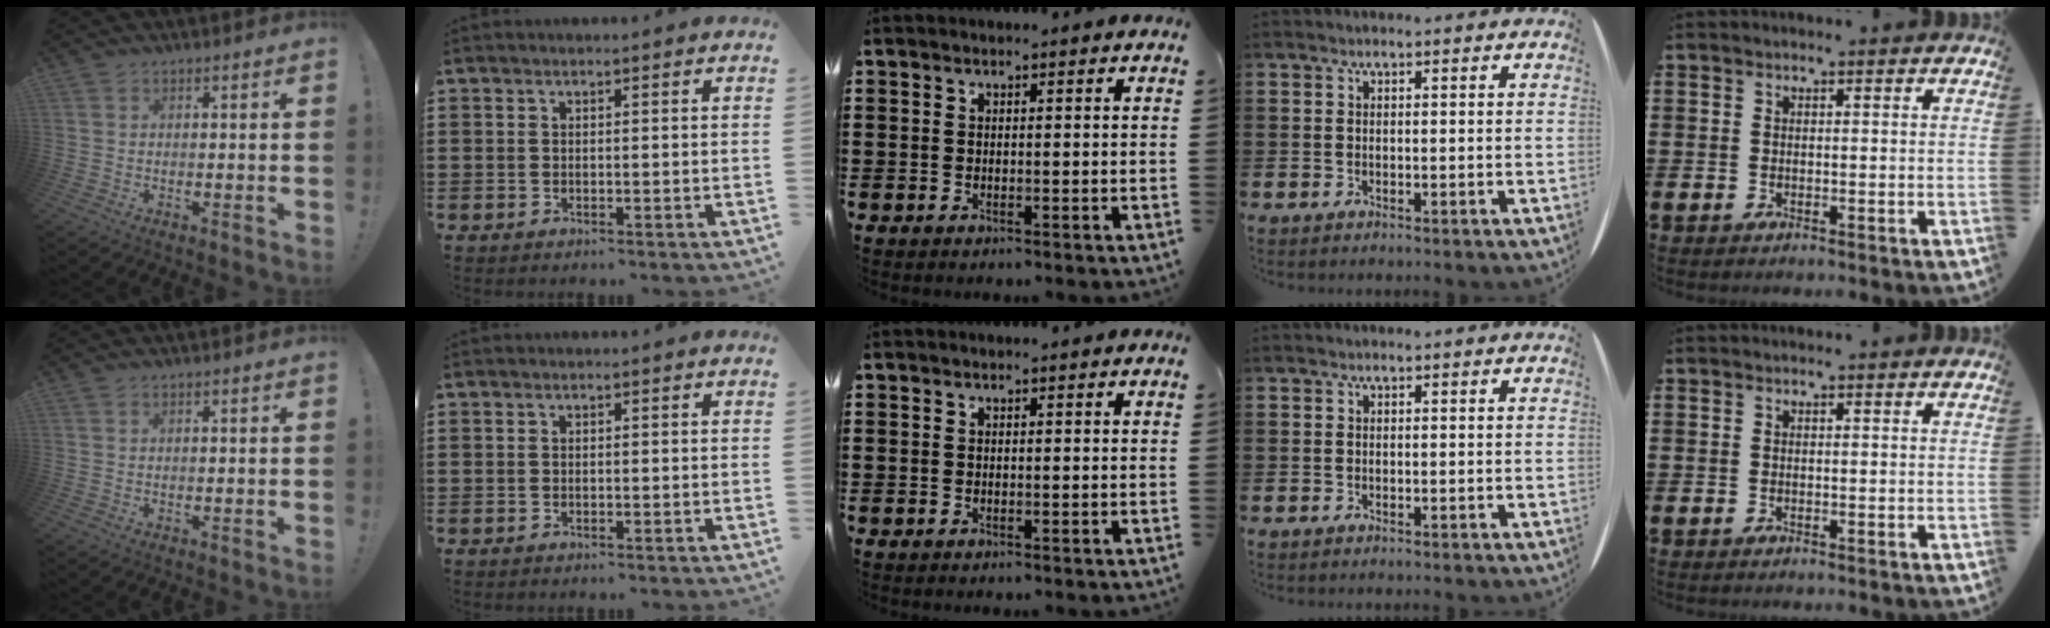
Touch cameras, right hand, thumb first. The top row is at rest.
{}